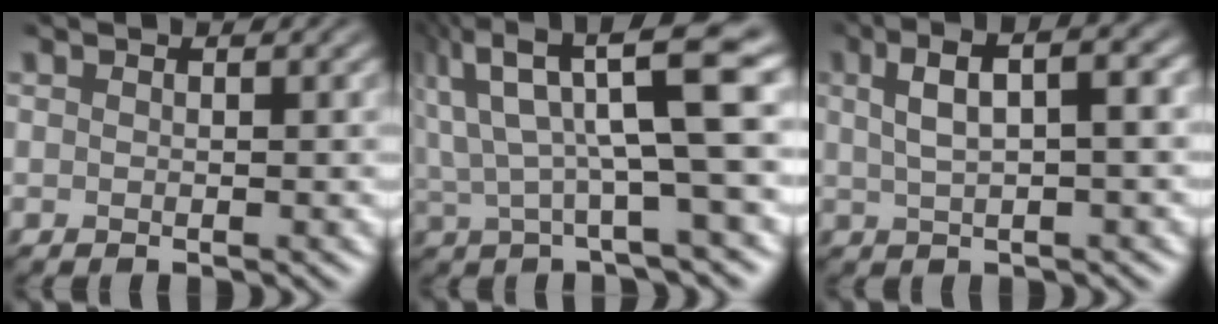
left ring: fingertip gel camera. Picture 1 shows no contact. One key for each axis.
{"total": 8.4, "fx": 1.8, "fy": 1.7, "fz": 8.0, "tx": -0.139, "ty": 0.018, "tz": 0.029}
{"total": 6.4, "fx": 1.3, "fy": 2.2, "fz": 5.8, "tx": -0.082, "ty": 0.020, "tz": 0.015}